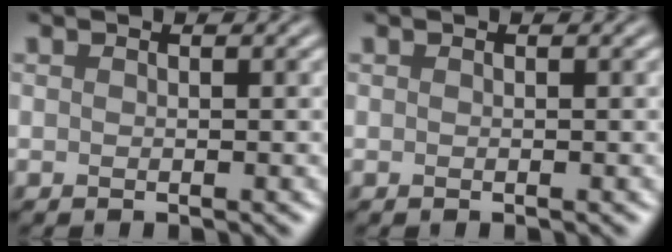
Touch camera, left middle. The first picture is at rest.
{"total": 0.0}